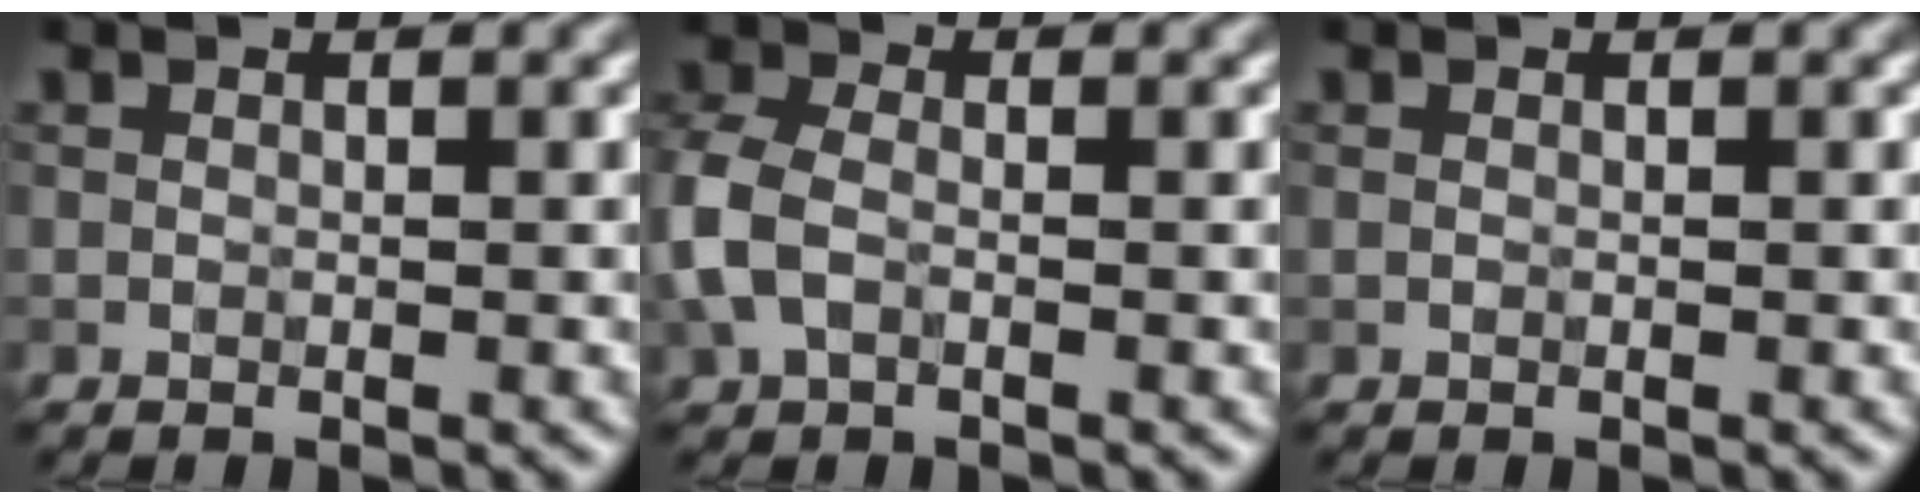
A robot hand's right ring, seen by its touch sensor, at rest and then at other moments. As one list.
[{"total": 3.8, "force": [-0.9, 2.6, 2.6], "torque": [-0.072, 0.005, -0.031]}, {"total": 0.0}]